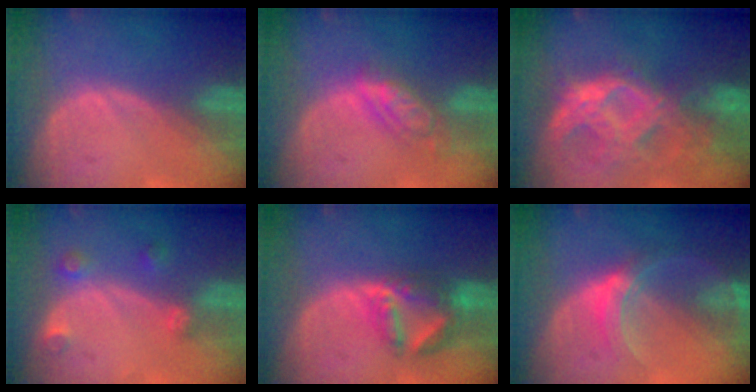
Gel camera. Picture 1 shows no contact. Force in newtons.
{"total": 5.7, "press": 5.0, "slide": 2.7}
{"total": 10.9, "press": 9.3, "slide": 5.7}
{"total": 3.0, "press": 2.9, "slide": 0.6}
{"total": 6.6, "press": 6.4, "slide": 1.5}
{"total": 5.8, "press": 5.7, "slide": 0.5}